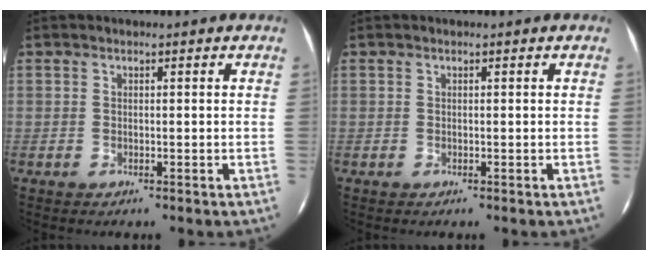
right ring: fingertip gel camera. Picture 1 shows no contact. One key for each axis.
{"total": 0.0}